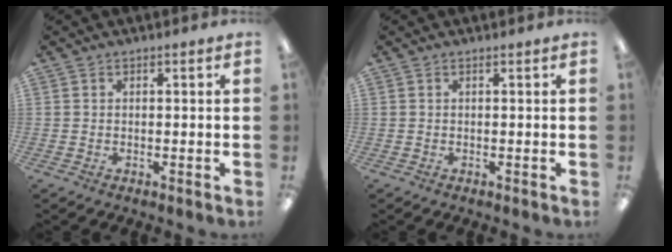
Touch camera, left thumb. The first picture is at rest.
{"total": 0.0}